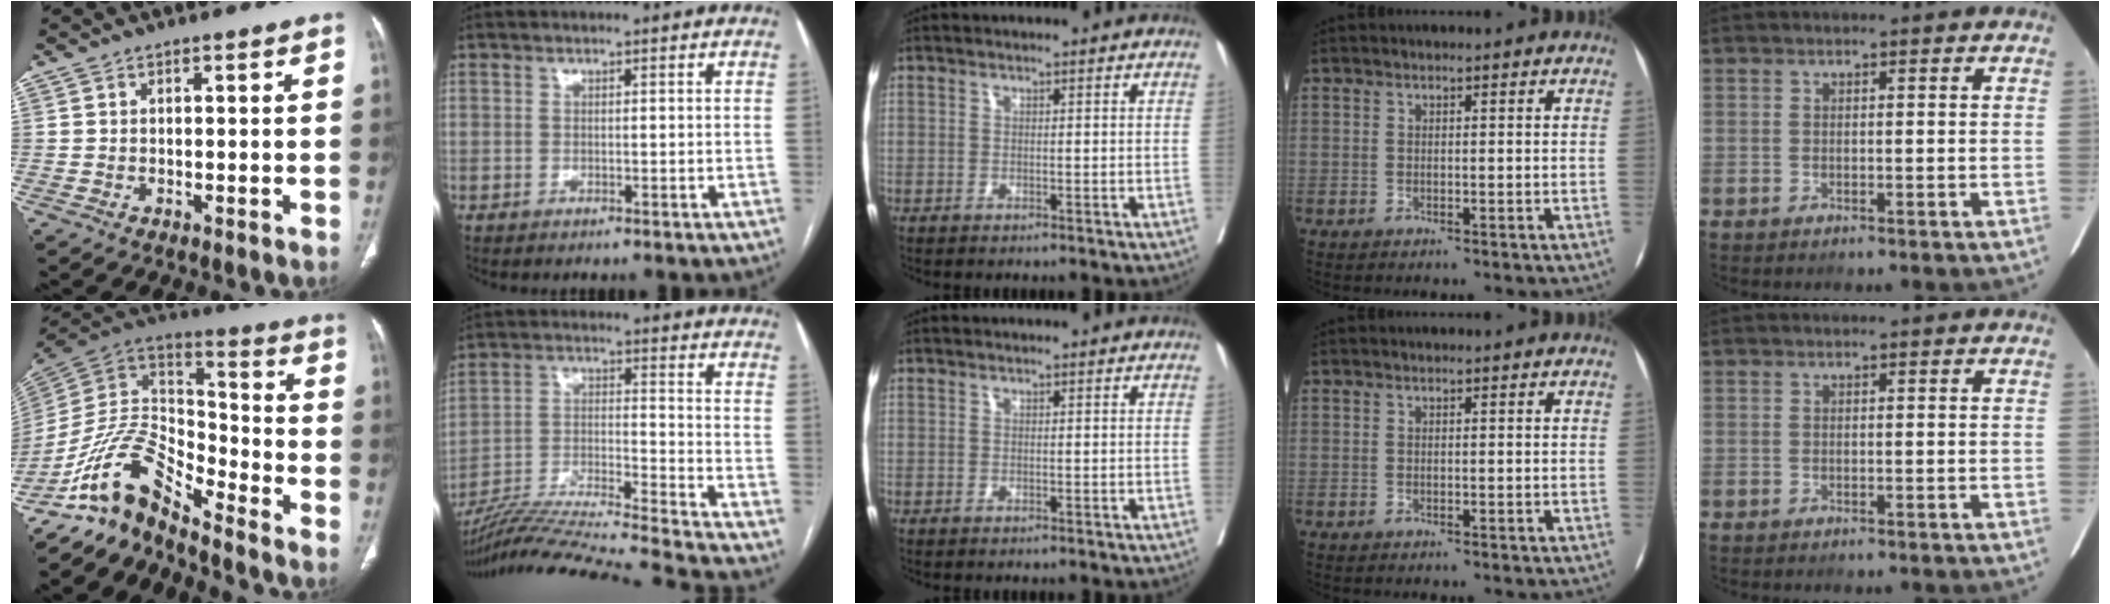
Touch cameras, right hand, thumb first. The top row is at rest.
{"thumb": {"total": 13.3, "force": [-11.2, 3.8, 6.0], "torque": [-0.109, 0.103, -0.219]}, "index": {"total": 23.0, "force": [-21.2, -2.2, 8.7], "torque": [-0.154, -0.034, -0.337]}}